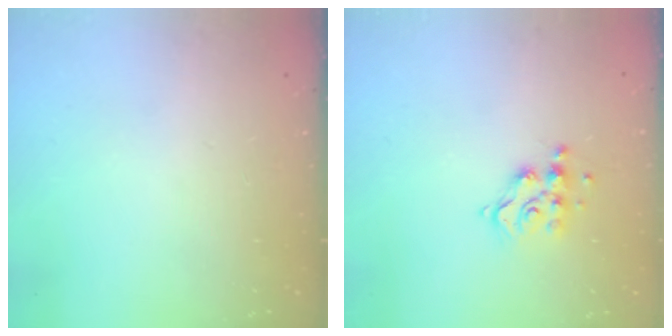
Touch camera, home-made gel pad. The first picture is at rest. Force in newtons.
{"total": 9.4, "press": 9.4, "slide": 0.3}